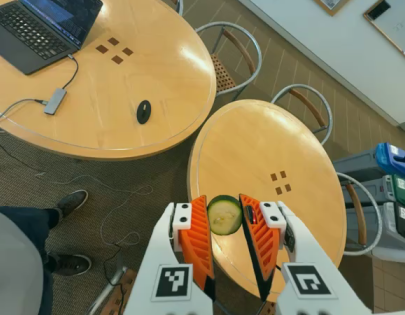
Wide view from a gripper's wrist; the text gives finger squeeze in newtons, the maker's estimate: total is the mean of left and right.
{"total": 7.9, "left": 8.1, "right": 7.7}